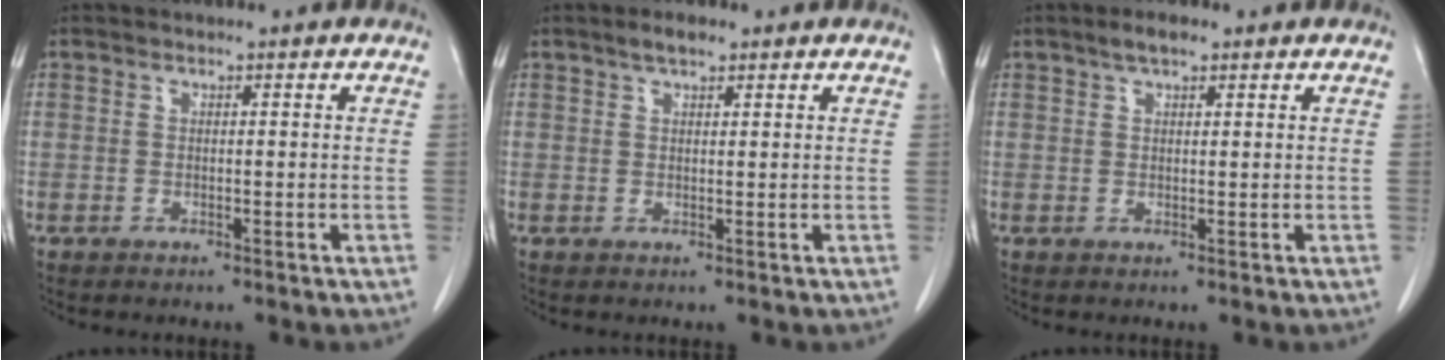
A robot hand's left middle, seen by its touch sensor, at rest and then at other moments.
{"total": 2.2, "force": [1.6, 0.7, 1.3], "torque": [-0.027, 0.006, 0.027]}
{"total": 2.4, "force": [1.7, 0.8, 1.6], "torque": [-0.031, 0.007, 0.030]}